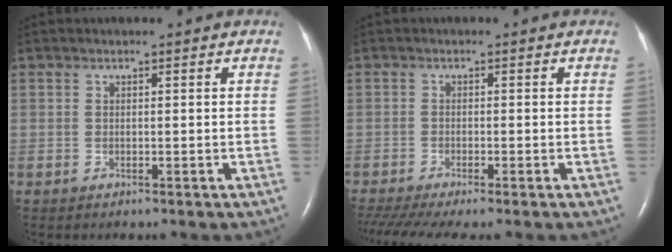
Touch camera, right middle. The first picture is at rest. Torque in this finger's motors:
{"motor_torque": [0.78, -0.76, 0.26, 0.09]}